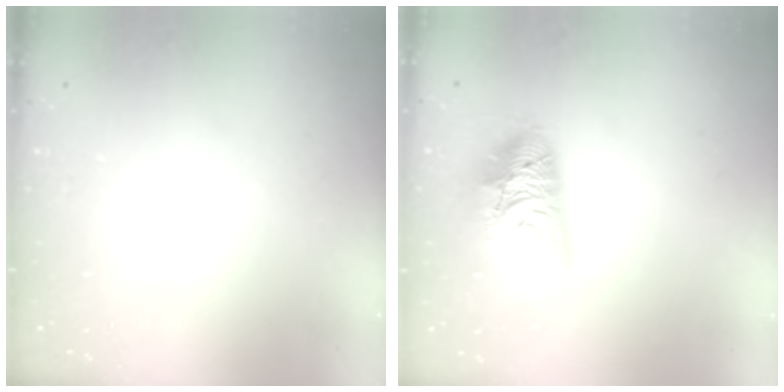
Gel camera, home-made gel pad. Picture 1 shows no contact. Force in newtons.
{"total": 13.1, "press": 13.0, "slide": 1.4}